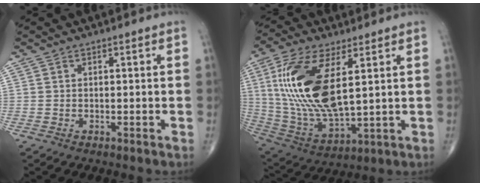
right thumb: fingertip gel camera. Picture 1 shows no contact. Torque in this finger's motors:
{"motor_torque": [1.38, 3.63, 2.23, 0.54, 0.25]}